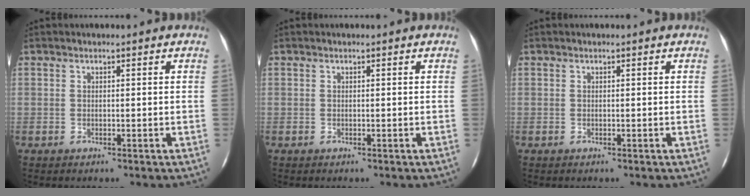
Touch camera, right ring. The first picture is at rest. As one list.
[{"total": 0.0}, {"total": 0.0}]